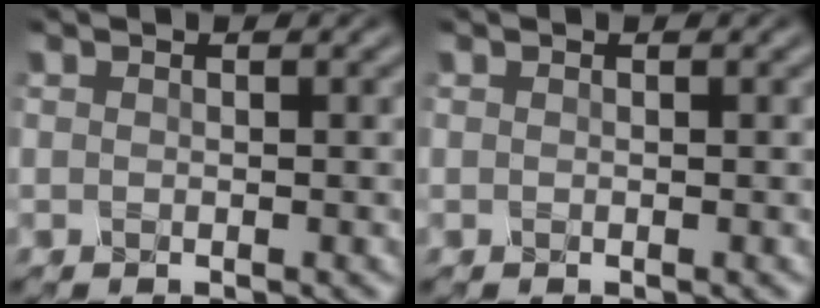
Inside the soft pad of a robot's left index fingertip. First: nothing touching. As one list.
[{"total": 0.0}]